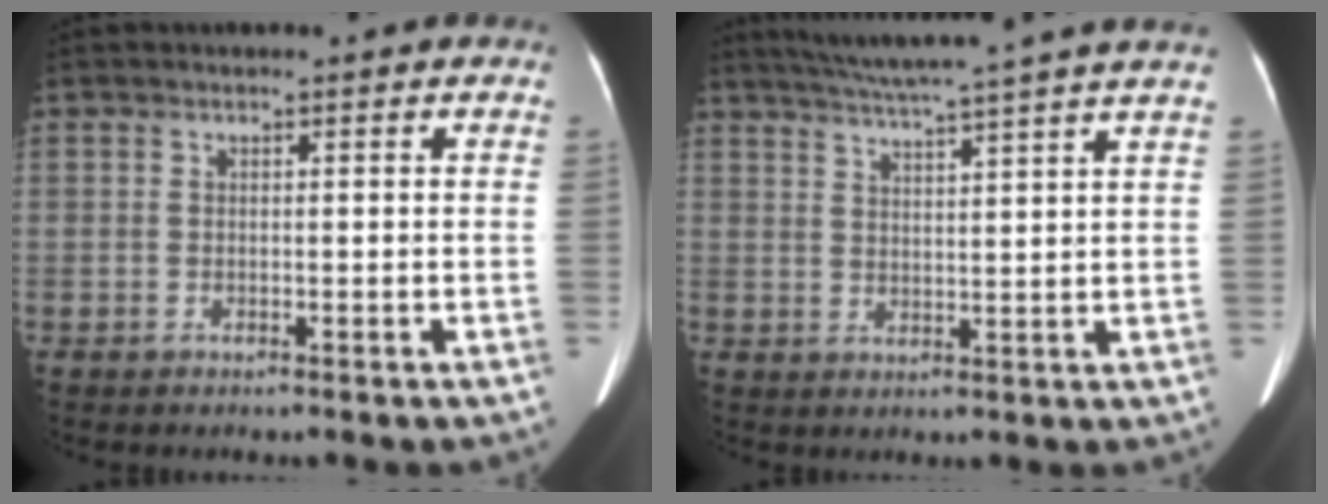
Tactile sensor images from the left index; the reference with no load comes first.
{"total": 14.2, "force": [12.2, -1.7, 7.1], "torque": [-0.123, 0.002, 0.161]}